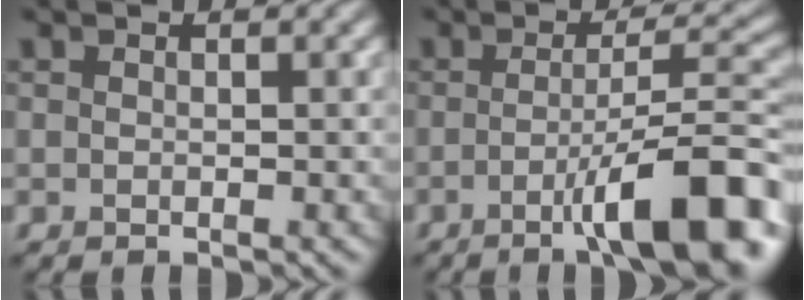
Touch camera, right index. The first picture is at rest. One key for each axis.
{"total": 10.2, "fx": -4.3, "fy": 2.0, "fz": 9.0, "tx": -0.120, "ty": 0.014, "tz": -0.067}